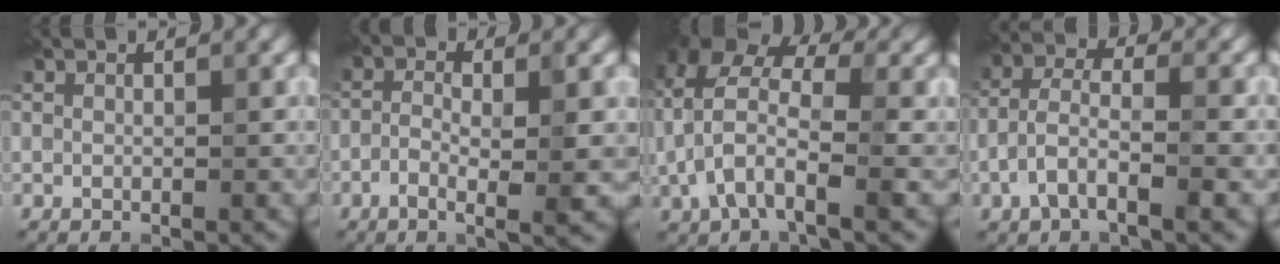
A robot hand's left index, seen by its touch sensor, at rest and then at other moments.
{"total": 5.1, "force": [-1.3, 1.2, 4.8], "torque": [-0.086, -0.004, -0.024]}
{"total": 8.0, "force": [0.2, 4.1, 6.9], "torque": [-0.140, 0.014, -0.007]}
{"total": 5.1, "force": [-1.8, 2.2, 4.2], "torque": [-0.092, 0.007, -0.040]}